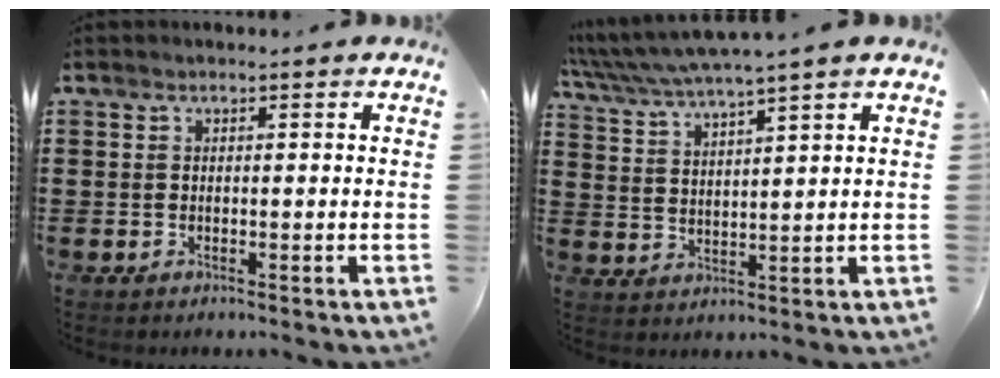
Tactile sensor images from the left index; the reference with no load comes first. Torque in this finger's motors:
{"motor_torque": [1.94, -0.19, 0.46, 0.21]}